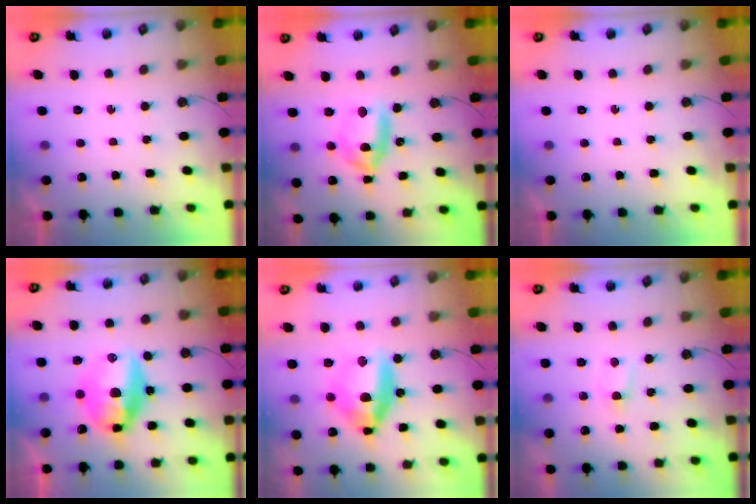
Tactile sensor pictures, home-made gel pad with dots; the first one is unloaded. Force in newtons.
{"total": 10.3, "press": 10.2, "slide": 1.4}
{"total": 0.0}
{"total": 13.5, "press": 13.2, "slide": 2.9}
{"total": 13.2, "press": 13.1, "slide": 1.4}
{"total": 2.6, "press": 2.6, "slide": 0.3}